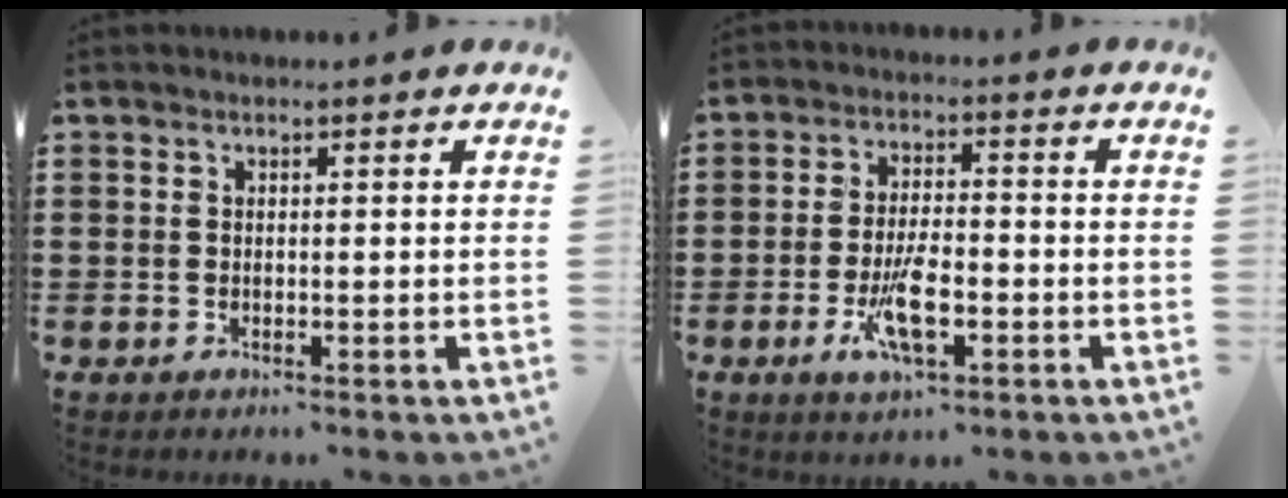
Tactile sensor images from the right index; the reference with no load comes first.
{"total": 7.3, "force": [-2.7, 2.4, 6.3], "torque": [-0.134, -0.012, -0.050]}